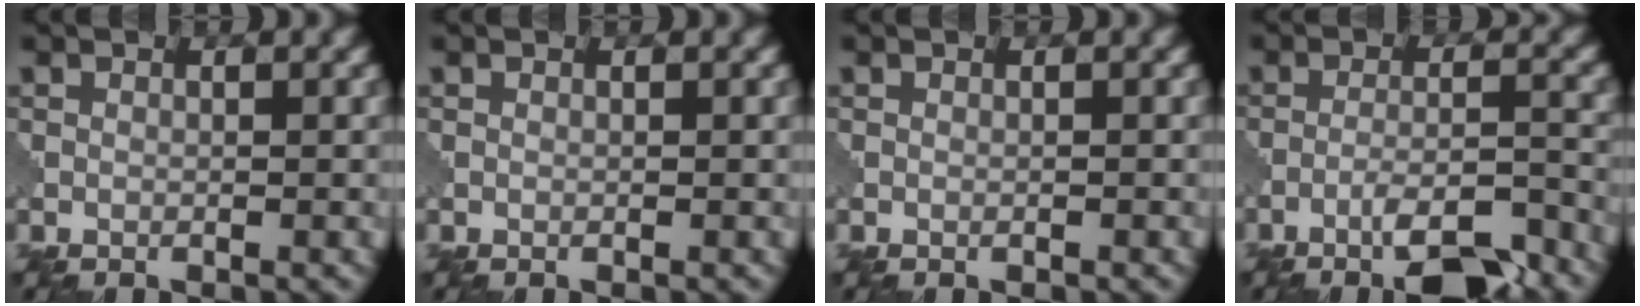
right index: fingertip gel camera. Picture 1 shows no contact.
{"total": 0.0}
{"total": 0.0}
{"total": 6.1, "force": [-4.2, 1.0, 4.4], "torque": [-0.069, 0.003, -0.070]}